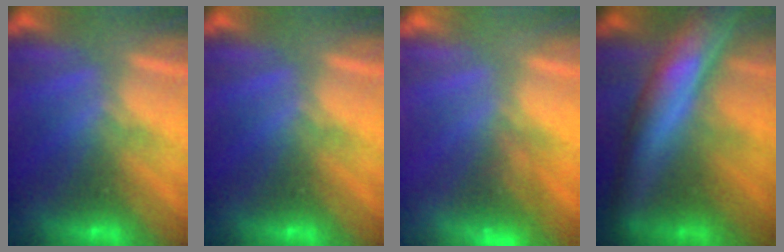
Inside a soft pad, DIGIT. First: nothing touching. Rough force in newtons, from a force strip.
{"total": 0.0}
{"total": 2.6}
{"total": 9.3}